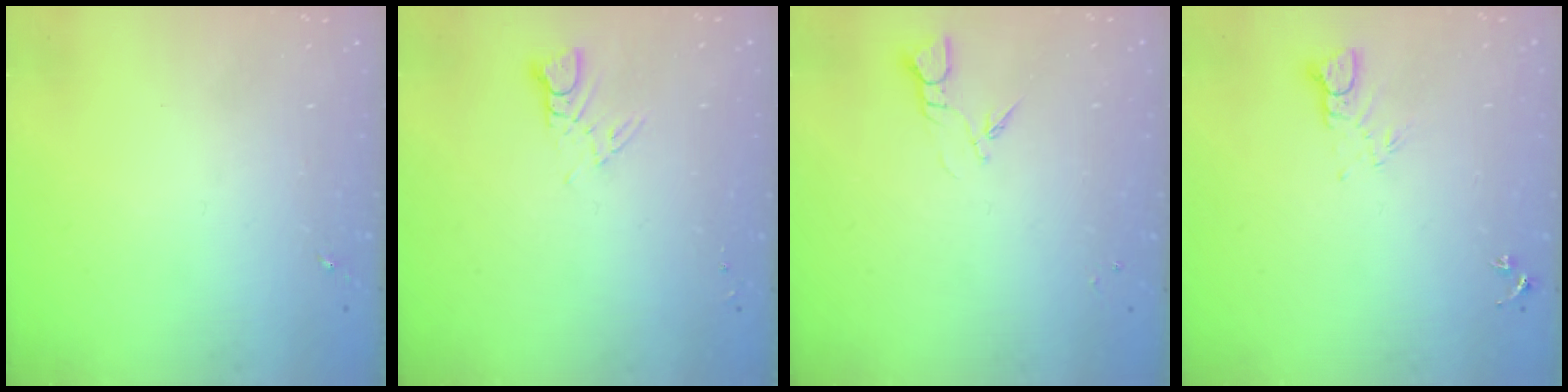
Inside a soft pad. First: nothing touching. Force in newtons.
{"total": 3.9, "press": 3.9, "slide": 0.4}
{"total": 3.2, "press": 3.1, "slide": 0.3}
{"total": 4.7, "press": 4.7, "slide": 0.3}